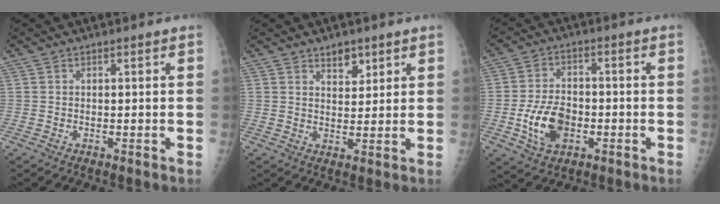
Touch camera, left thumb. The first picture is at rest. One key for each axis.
{"total": 3.8, "fx": 2.5, "fy": 2.1, "fz": 1.9, "tx": -0.006, "ty": -0.016, "tz": 0.042}
{"total": 9.5, "fx": -2.7, "fy": 6.3, "fz": 6.6, "tx": -0.110, "ty": 0.015, "tz": -0.045}